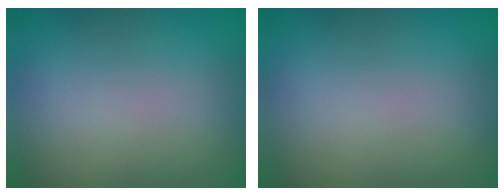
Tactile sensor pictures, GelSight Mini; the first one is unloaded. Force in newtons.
{"total": 0.0}